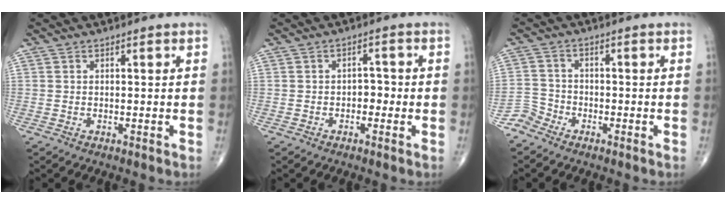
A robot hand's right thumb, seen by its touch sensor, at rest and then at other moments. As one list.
[{"total": 2.5, "force": [-0.7, 1.7, 1.7], "torque": [-0.004, 0.010, -0.017]}, {"total": 3.3, "force": [-2.9, 1.7, -0.1], "torque": [0.008, 0.005, -0.068]}]